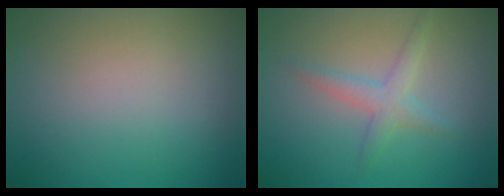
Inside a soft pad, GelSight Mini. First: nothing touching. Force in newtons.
{"total": 2.2, "press": 2.2, "slide": 0.1}